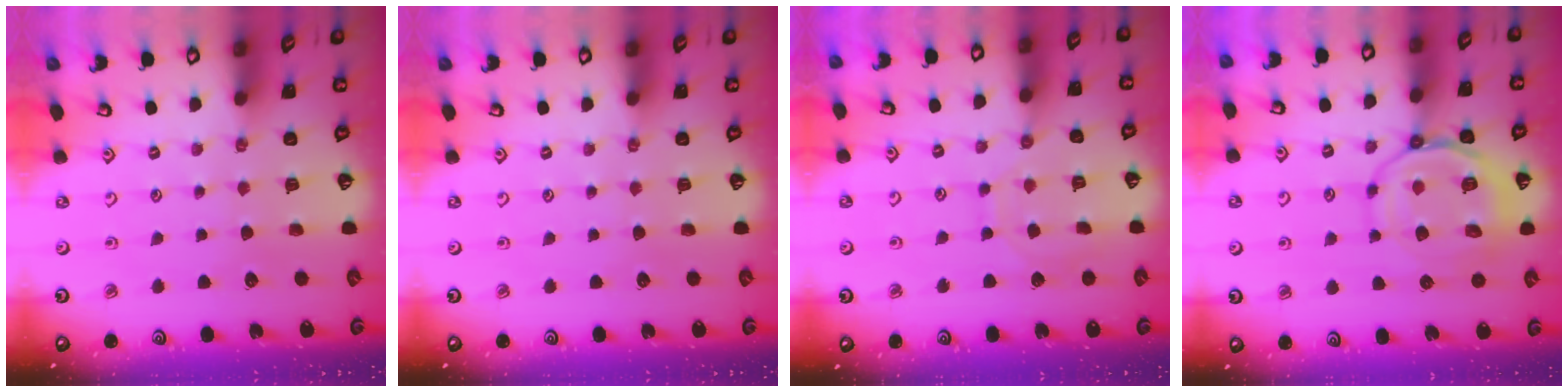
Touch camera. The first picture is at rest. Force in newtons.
{"total": 0.0}
{"total": 7.7, "press": 7.6, "slide": 0.7}
{"total": 12.2, "press": 12.0, "slide": 1.6}